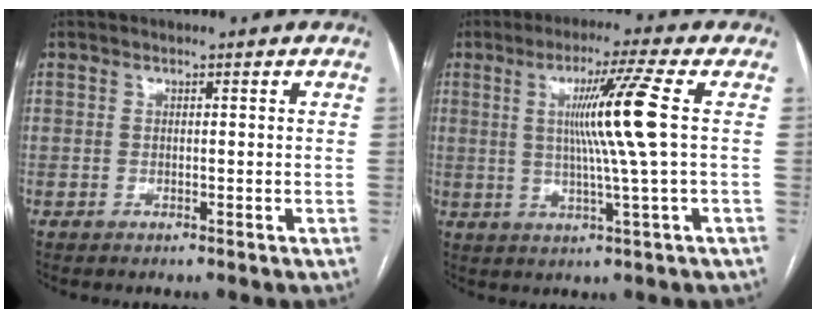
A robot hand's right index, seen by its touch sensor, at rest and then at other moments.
{"total": 9.6, "force": [1.5, -2.3, 9.2], "torque": [-0.161, -0.001, 0.035]}